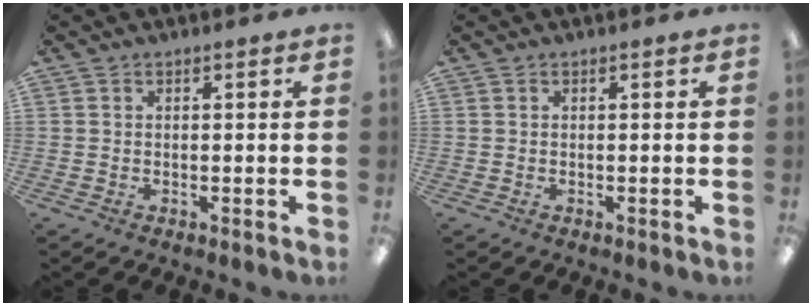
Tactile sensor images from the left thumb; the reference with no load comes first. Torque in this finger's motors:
{"motor_torque": [-0.03, -0.02, 0.03, 0.00, 0.00]}